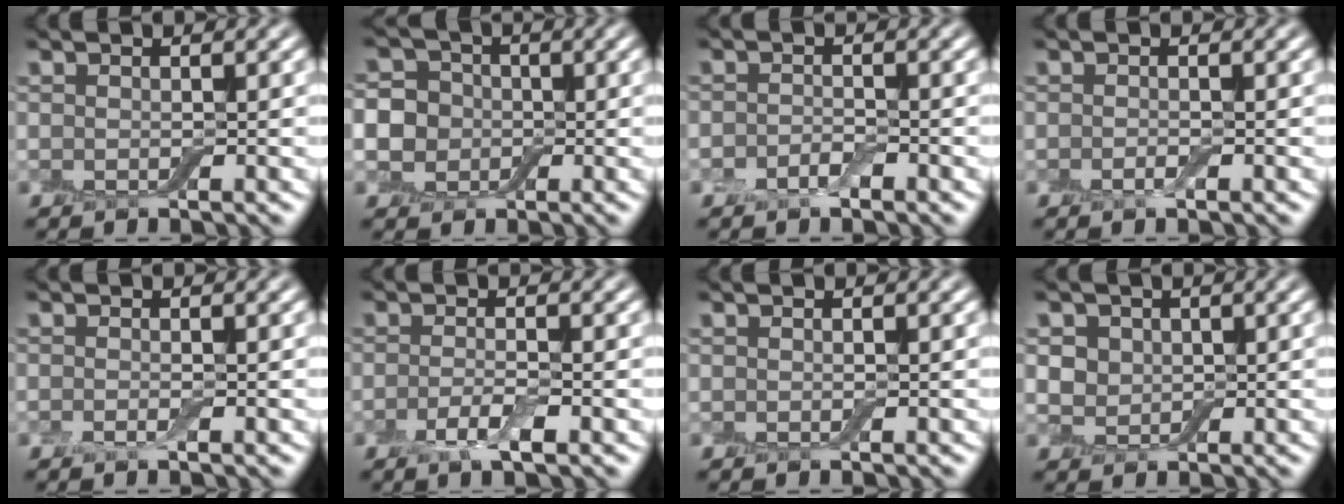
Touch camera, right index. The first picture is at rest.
{"total": 7.0, "force": [-0.6, 6.4, 2.7], "torque": [-0.052, 0.028, -0.050]}
{"total": 1.7, "force": [-1.0, 0.9, 1.1], "torque": [-0.022, 0.000, -0.022]}
{"total": 0.6, "force": [-0.3, 0.2, 0.5], "torque": [-0.012, -0.002, -0.007]}
{"total": 0.9, "force": [-0.4, 0.2, 0.7], "torque": [-0.016, -0.006, -0.010]}
{"total": 2.4, "force": [-1.1, 0.6, 2.1], "torque": [-0.042, -0.001, -0.025]}
{"total": 0.0}
{"total": 3.4, "force": [1.1, 2.8, 1.6], "torque": [-0.036, 0.006, 0.013]}